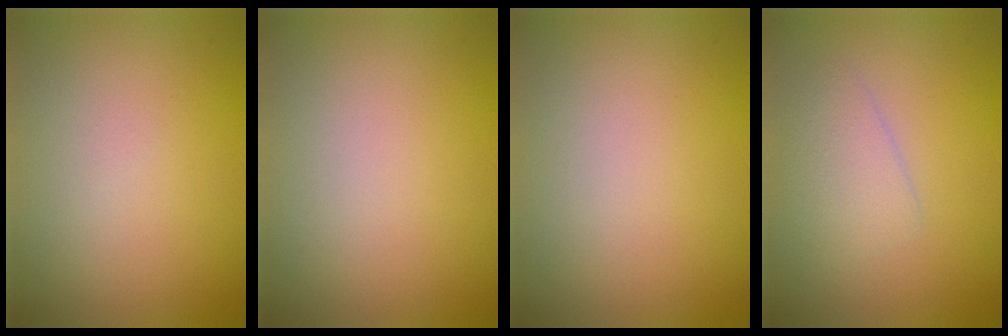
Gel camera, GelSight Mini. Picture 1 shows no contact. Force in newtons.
{"total": 0.0}
{"total": 0.0}
{"total": 2.1, "press": 2.1, "slide": 0.0}